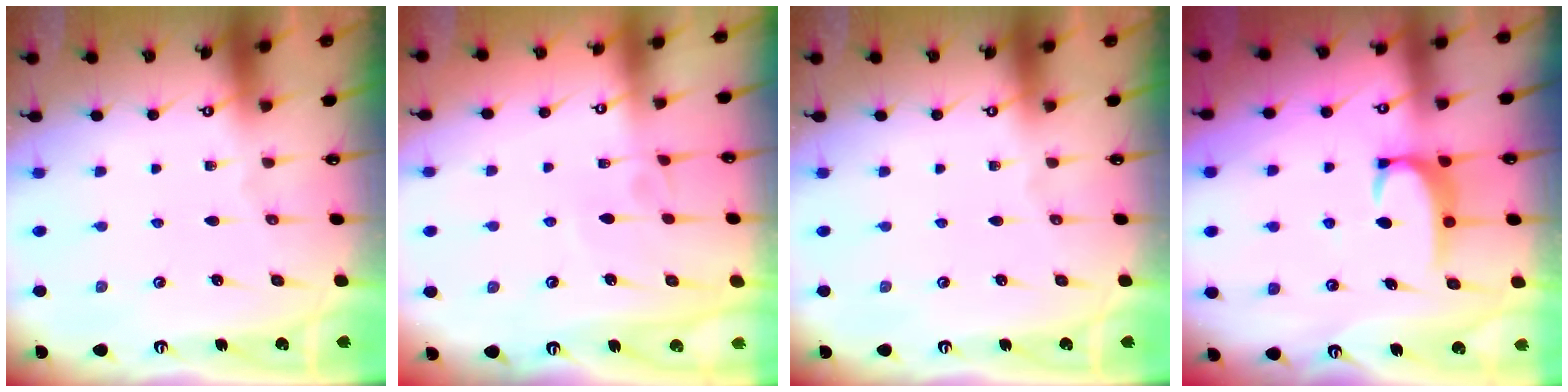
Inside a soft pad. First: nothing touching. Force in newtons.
{"total": 3.3, "press": 3.3, "slide": 0.2}
{"total": 0.0}
{"total": 2.9, "press": 2.8, "slide": 0.5}